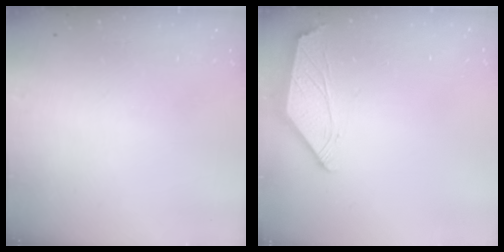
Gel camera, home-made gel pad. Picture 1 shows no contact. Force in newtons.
{"total": 1.4, "press": 1.3, "slide": 0.3}